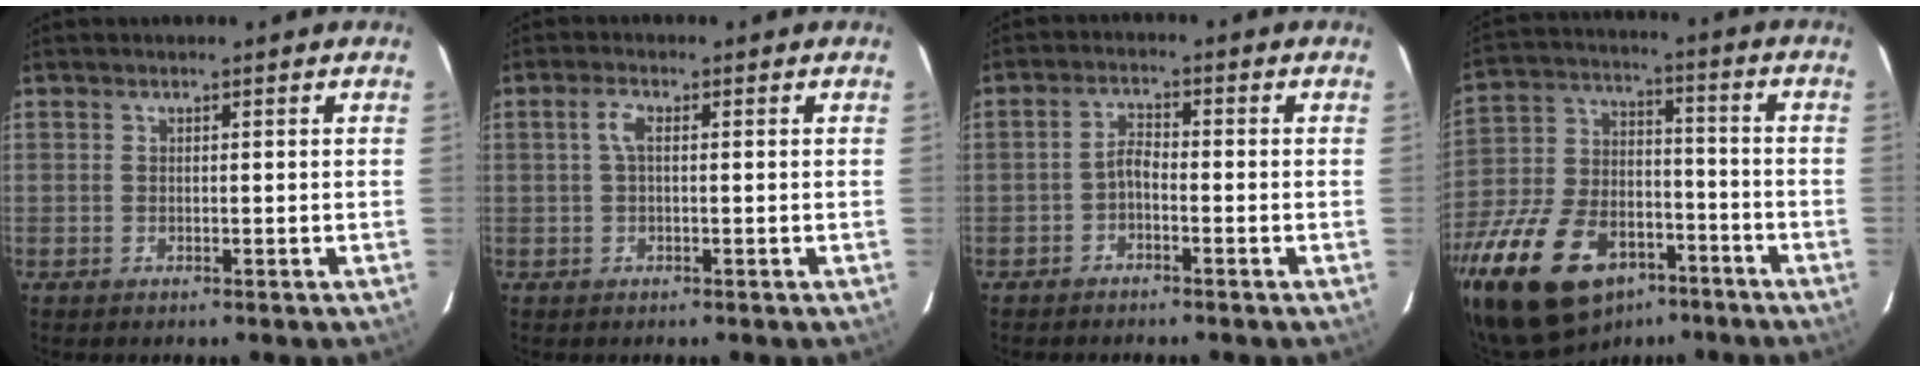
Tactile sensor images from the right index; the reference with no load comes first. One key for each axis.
{"total": 2.3, "fx": 0.2, "fy": 0.9, "fz": 2.1, "tx": -0.047, "ty": 0.008, "tz": 0.004}
{"total": 2.3, "fx": -1.6, "fy": 0.8, "fz": 1.5, "tx": -0.035, "ty": 0.010, "tz": -0.031}
{"total": 26.9, "fx": -16.4, "fy": 14.9, "fz": 15.3, "tx": -0.334, "ty": -0.010, "tz": -0.265}